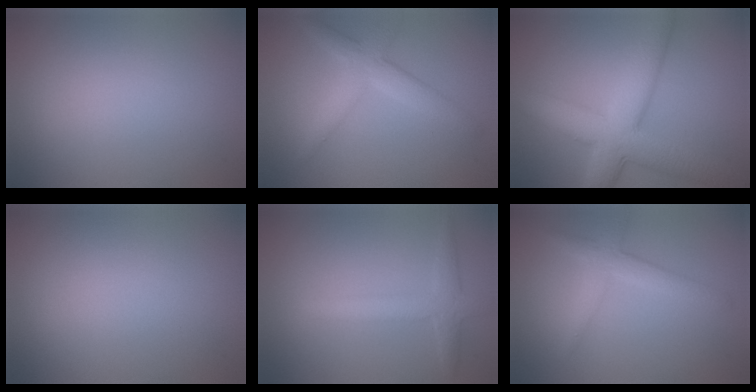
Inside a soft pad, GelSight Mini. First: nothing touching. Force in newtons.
{"total": 3.8, "press": 3.8, "slide": 0.3}
{"total": 7.9, "press": 7.9, "slide": 0.3}
{"total": 0.0}
{"total": 2.8, "press": 2.8, "slide": 0.2}
{"total": 2.6, "press": 2.6, "slide": 0.1}